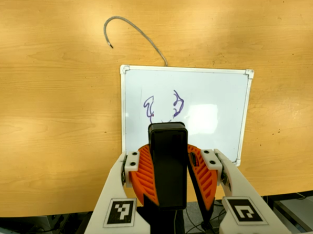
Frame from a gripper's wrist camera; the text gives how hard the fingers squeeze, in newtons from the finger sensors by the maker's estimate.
{"total": 10.4, "left": 10.7, "right": 10.2}